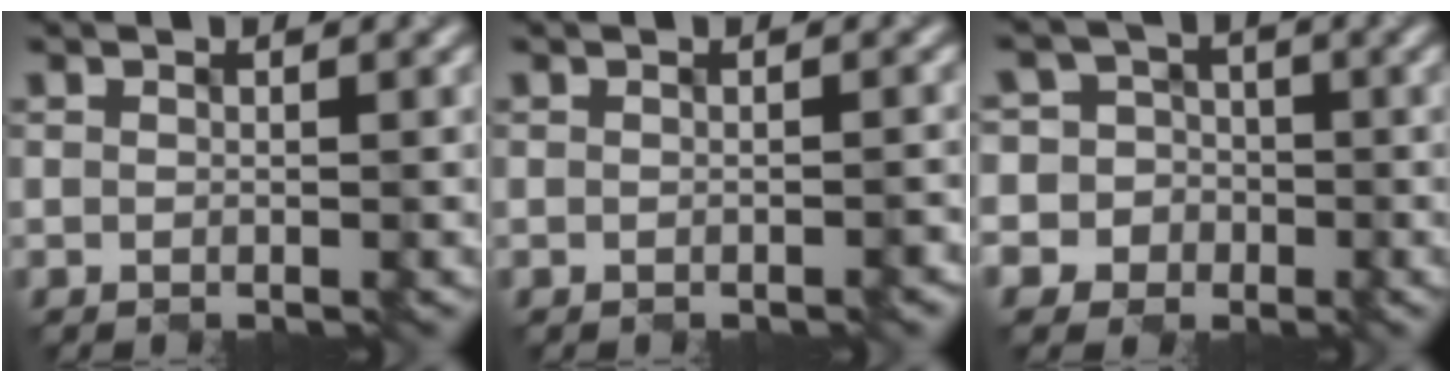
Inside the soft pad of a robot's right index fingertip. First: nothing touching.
{"total": 0.9, "force": [-0.5, 0.3, 0.6], "torque": [-0.005, 0.005, -0.002]}
{"total": 4.7, "force": [-1.2, 4.5, 0.3], "torque": [0.010, 0.031, -0.043]}